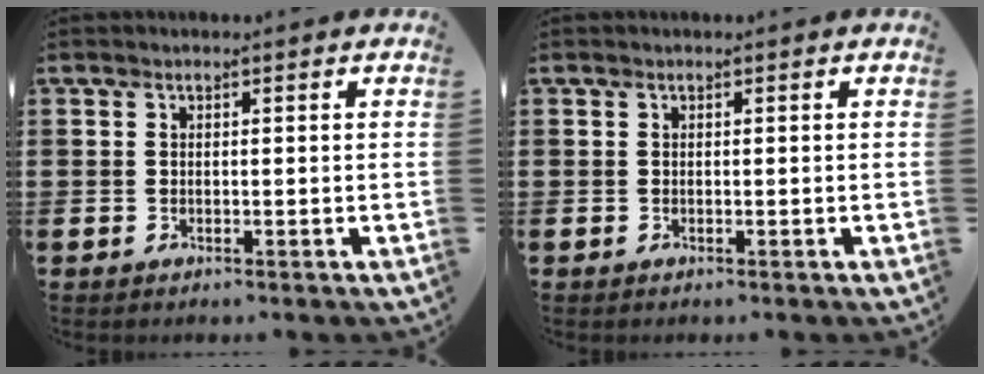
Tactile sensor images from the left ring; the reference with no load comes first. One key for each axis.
{"total": 0.0}